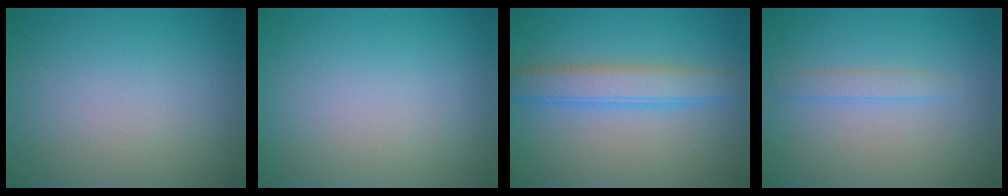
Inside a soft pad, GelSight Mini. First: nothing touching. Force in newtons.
{"total": 0.0}
{"total": 3.9, "press": 3.9, "slide": 0.1}
{"total": 1.2, "press": 1.2, "slide": 0.0}